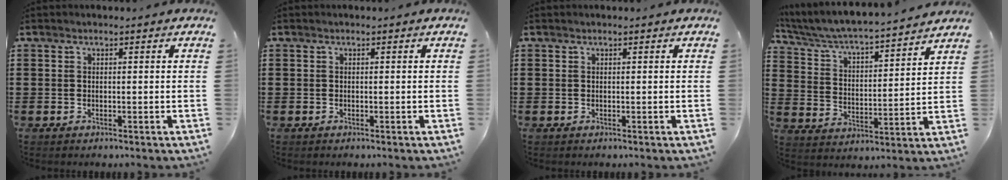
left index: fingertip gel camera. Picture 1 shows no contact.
{"total": 0.0}
{"total": 0.0}
{"total": 4.4, "force": [4.2, -0.1, 1.5], "torque": [-0.053, -0.039, 0.061]}